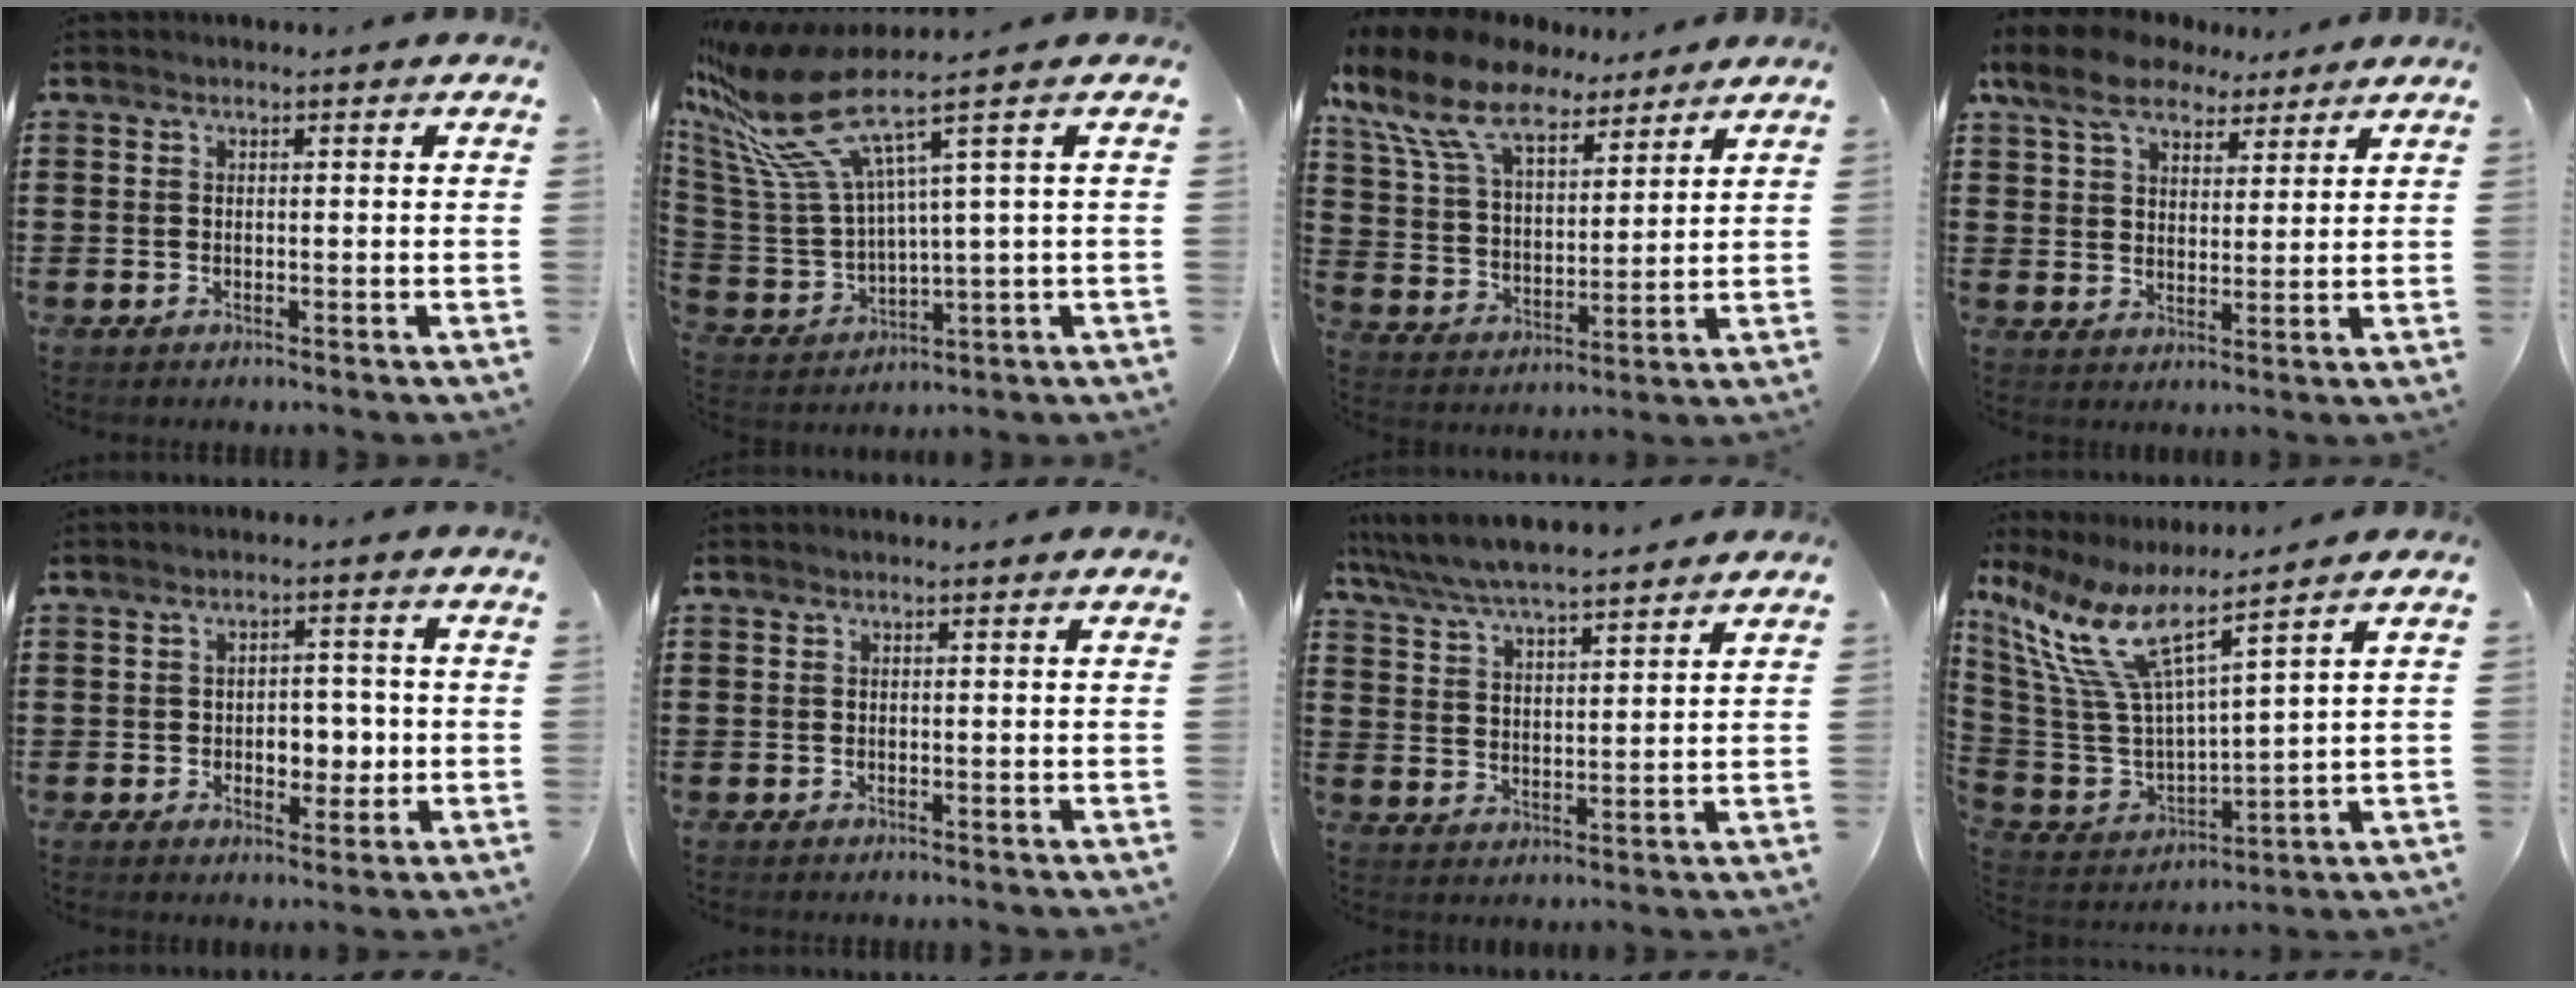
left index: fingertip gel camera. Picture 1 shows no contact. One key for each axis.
{"total": 11.8, "fx": 6.3, "fy": 3.0, "fz": 9.6, "tx": -0.250, "ty": -0.047, "tz": 0.095}
{"total": 11.9, "fx": 9.0, "fy": 4.7, "fz": 6.1, "tx": -0.160, "ty": -0.030, "tz": 0.165}
{"total": 8.4, "fx": 6.4, "fy": 4.1, "fz": 3.5, "tx": -0.078, "ty": -0.009, "tz": 0.118}
{"total": 4.9, "fx": -0.7, "fy": 3.1, "fz": 3.7, "tx": -0.058, "ty": 0.000, "tz": -0.019}
{"total": 0.0}
{"total": 6.4, "fx": 6.1, "fy": 0.3, "fz": 2.0, "tx": -0.062, "ty": -0.027, "tz": 0.107}
{"total": 11.4, "fx": 7.3, "fy": 2.1, "fz": 8.5, "tx": -0.217, "ty": -0.060, "tz": 0.120}